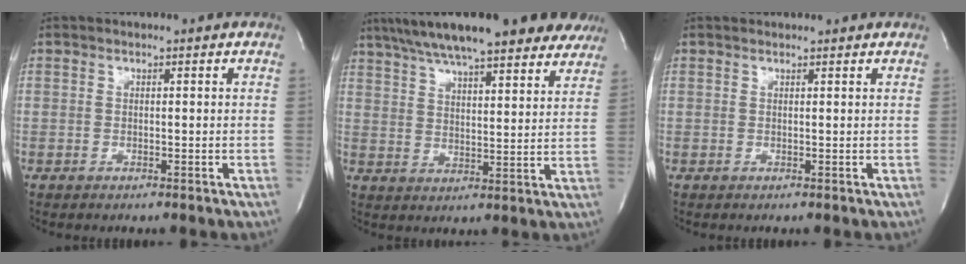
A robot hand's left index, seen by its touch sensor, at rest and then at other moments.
{"total": 22.6, "force": [18.2, 4.8, 12.4], "torque": [-0.206, 0.034, 0.247]}
{"total": 1.8, "force": [1.8, 0.3, 0.1], "torque": [-0.010, 0.016, 0.023]}